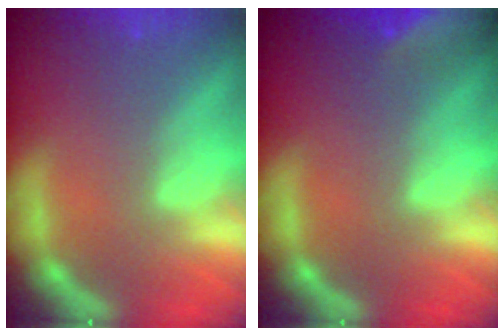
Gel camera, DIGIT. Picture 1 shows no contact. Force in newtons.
{"total": 8.5}